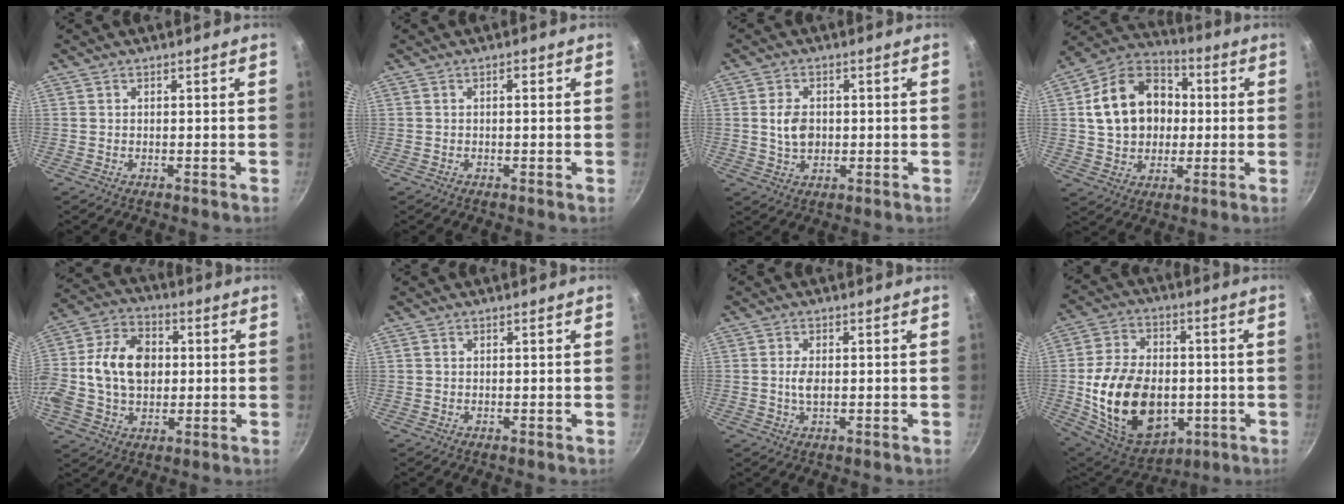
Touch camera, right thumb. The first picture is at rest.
{"total": 1.1, "force": [0.1, 0.5, 1.0], "torque": [-0.017, 0.004, 0.001]}
{"total": 5.4, "force": [0.2, 3.8, 3.8], "torque": [-0.059, 0.001, 0.004]}
{"total": 17.2, "force": [1.8, 13.5, 10.5], "torque": [-0.150, 0.032, 0.026]}
{"total": 16.4, "force": [0.7, 11.8, 11.3], "torque": [-0.191, 0.022, -0.002]}
{"total": 0.0}
{"total": 2.7, "force": [0.0, 1.4, 2.3], "torque": [-0.043, 0.001, -0.001]}
{"total": 22.8, "force": [-3.0, 15.6, 16.3], "torque": [-0.268, 0.012, -0.033]}